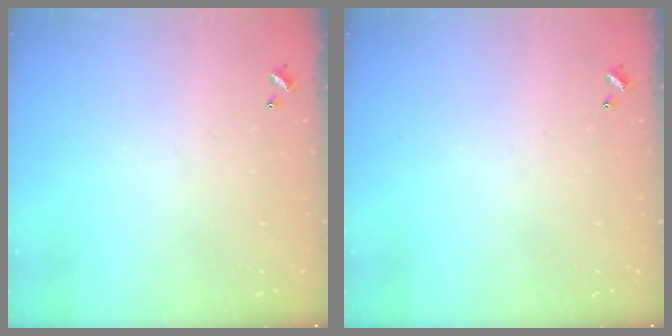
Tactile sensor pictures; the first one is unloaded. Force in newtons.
{"total": 0.0}